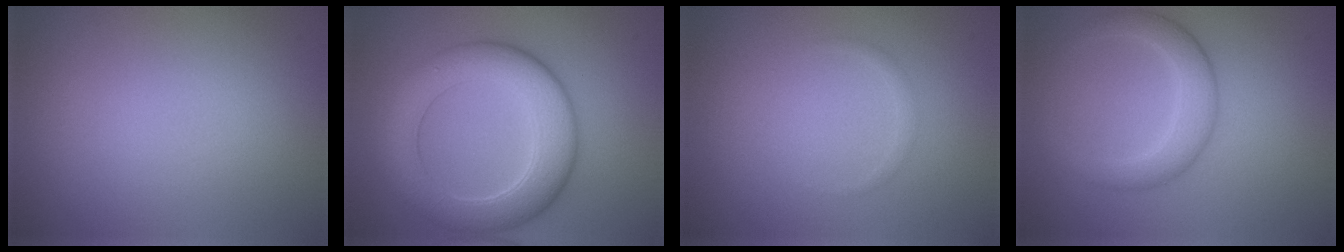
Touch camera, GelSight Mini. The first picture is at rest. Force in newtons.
{"total": 7.2, "press": 7.2, "slide": 0.5}
{"total": 0.6, "press": 0.6, "slide": 0.1}
{"total": 2.6, "press": 2.6, "slide": 0.2}